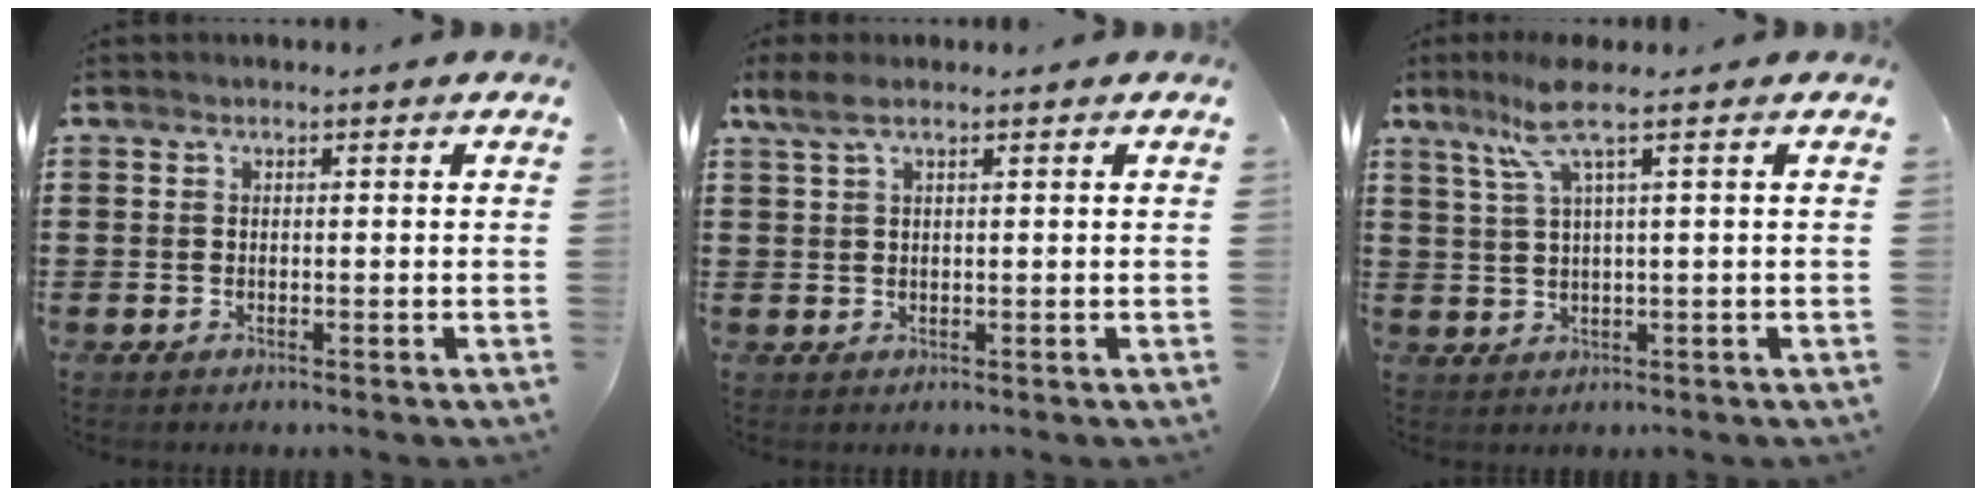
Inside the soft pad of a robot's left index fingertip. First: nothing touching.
{"total": 2.6, "force": [1.3, 0.7, 2.1], "torque": [-0.052, 0.000, 0.022]}
{"total": 5.9, "force": [2.9, 0.0, 5.1], "torque": [-0.121, -0.004, 0.046]}